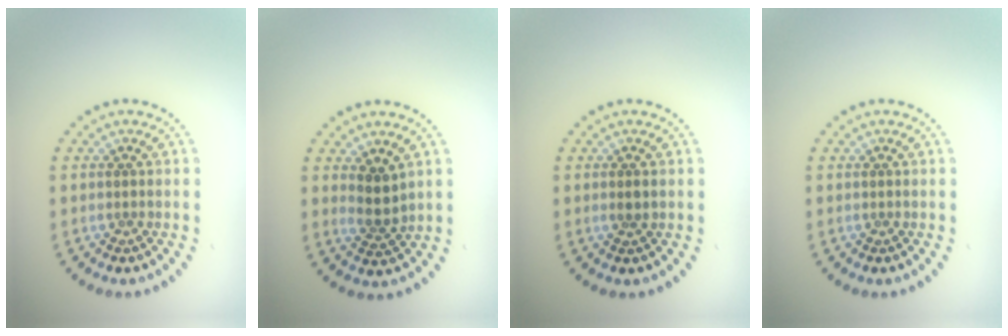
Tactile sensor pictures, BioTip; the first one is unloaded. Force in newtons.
{"total": 2.2, "press": 1.9, "slide": 1.2}
{"total": 0.9, "press": 0.9, "slide": 0.4}
{"total": 0.0}